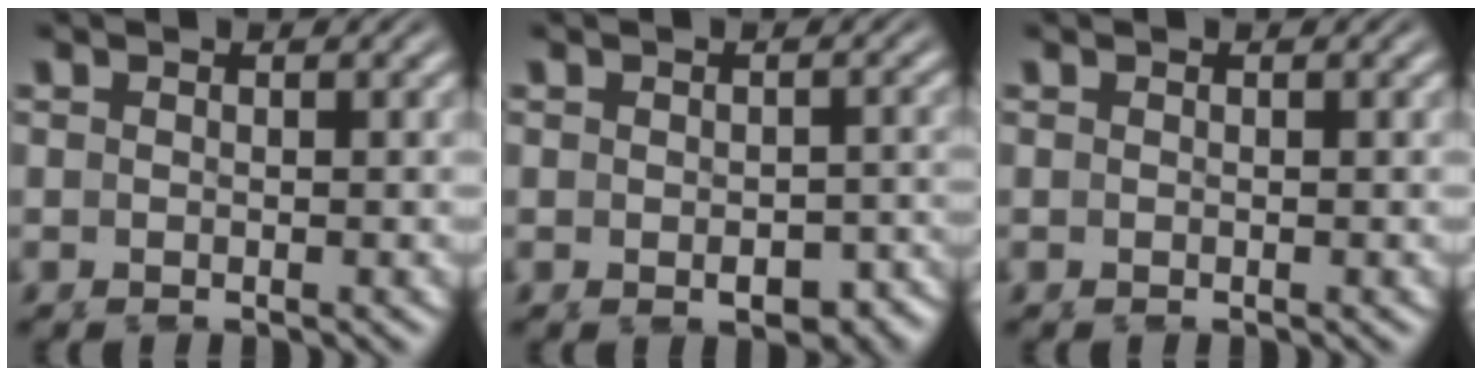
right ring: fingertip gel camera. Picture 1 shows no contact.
{"total": 2.7, "force": [-1.9, 1.4, 1.4], "torque": [-0.014, -0.009, -0.025]}
{"total": 1.4, "force": [-0.3, -1.3, -0.4], "torque": [0.018, -0.011, 0.005]}